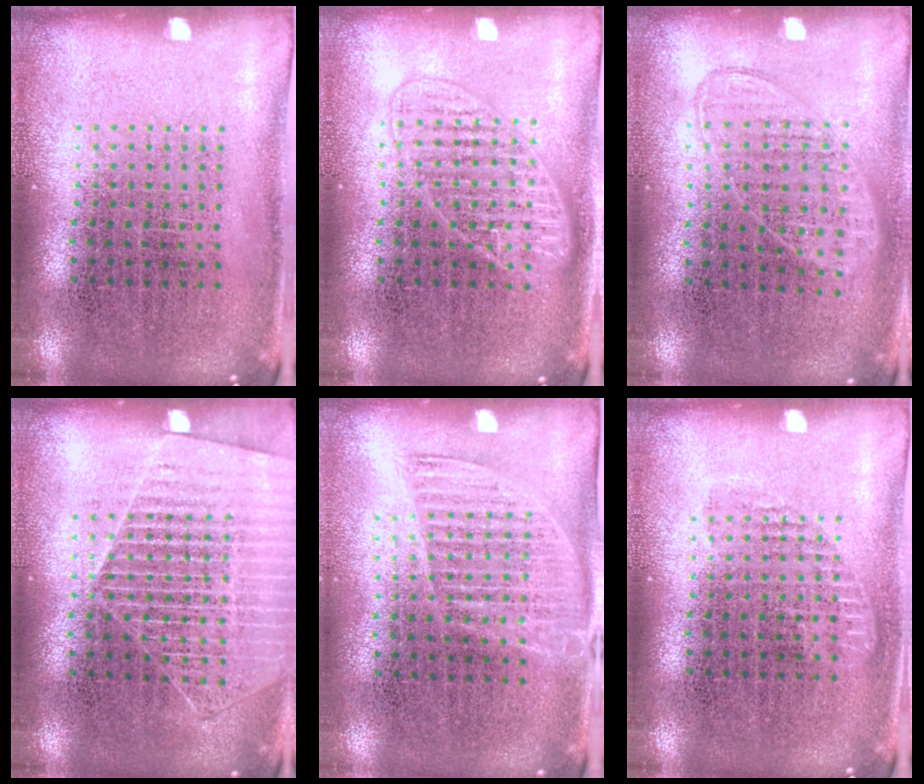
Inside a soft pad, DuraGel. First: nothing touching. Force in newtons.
{"total": 2.4, "press": 2.3, "slide": 0.4}
{"total": 1.0, "press": 0.9, "slide": 0.4}
{"total": 1.6, "press": 1.4, "slide": 0.7}
{"total": 1.3, "press": 1.1, "slide": 0.7}
{"total": 0.8, "press": 0.8, "slide": 0.2}